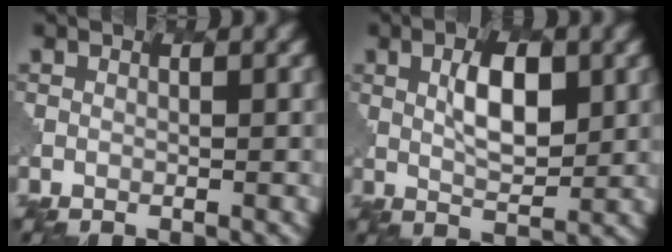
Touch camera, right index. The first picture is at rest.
{"total": 4.4, "force": [1.2, 1.8, 3.8], "torque": [-0.070, 0.002, 0.023]}